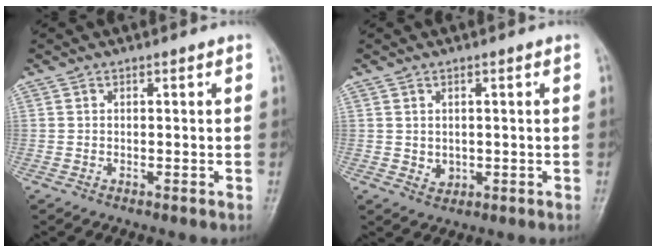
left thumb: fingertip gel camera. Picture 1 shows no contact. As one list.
[{"total": 2.3, "force": [0.1, 1.9, 1.3], "torque": [-0.013, -0.002, 0.009]}]